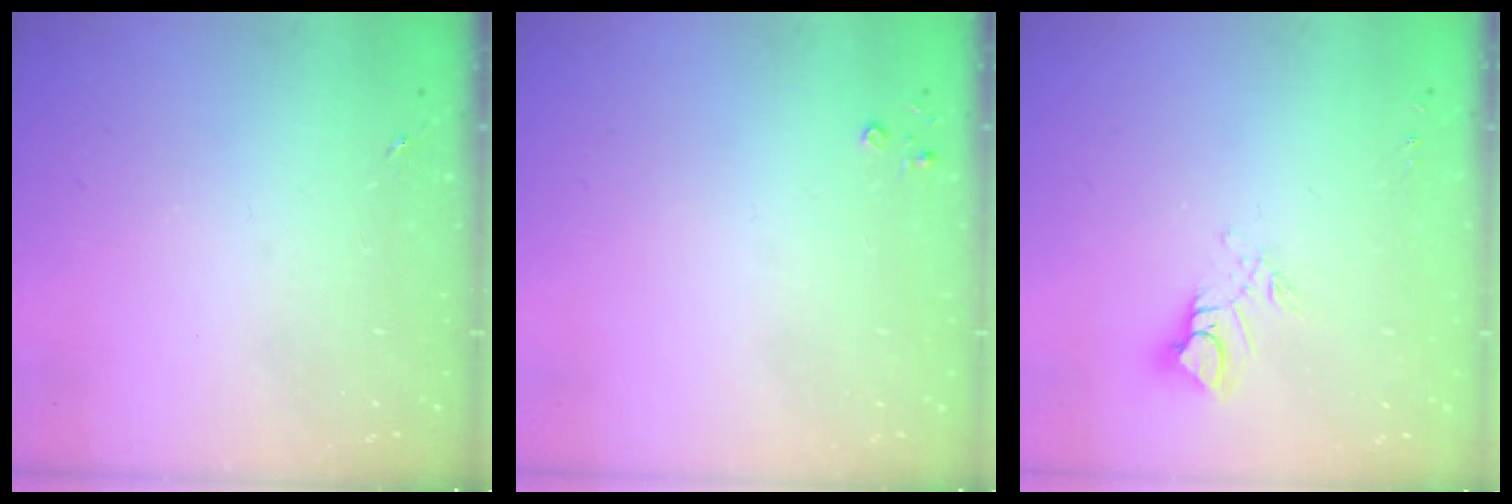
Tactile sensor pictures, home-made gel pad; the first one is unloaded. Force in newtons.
{"total": 2.2, "press": 2.2, "slide": 0.3}
{"total": 8.6, "press": 8.6, "slide": 0.9}